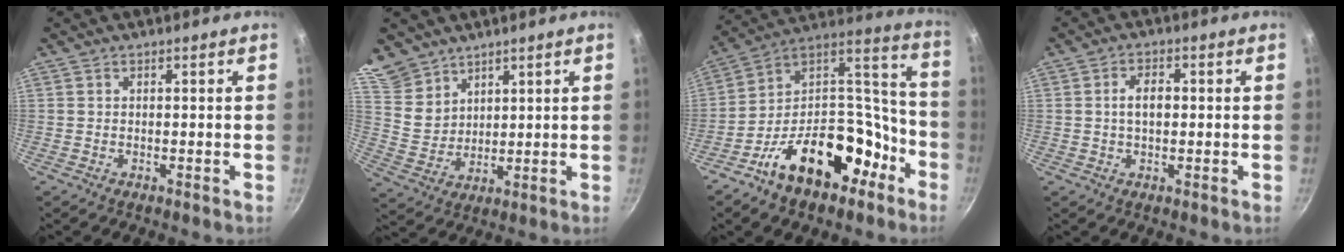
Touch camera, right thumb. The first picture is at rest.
{"total": 9.8, "force": [7.4, 6.0, 2.0], "torque": [-0.012, -0.029, 0.157]}
{"total": 23.4, "force": [-12.3, 14.1, 14.0], "torque": [-0.169, 0.118, -0.193]}
{"total": 4.3, "force": [0.2, 2.6, 3.4], "torque": [-0.050, 0.014, -0.001]}